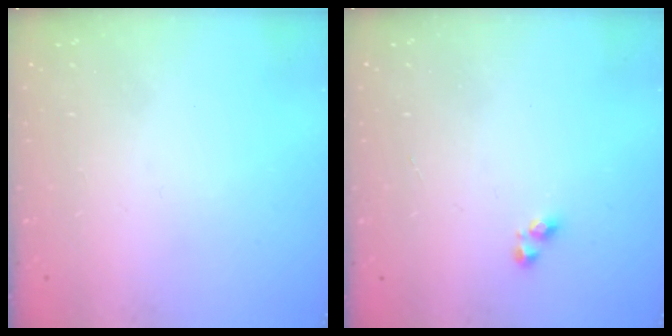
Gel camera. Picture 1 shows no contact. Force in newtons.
{"total": 3.2, "press": 3.2, "slide": 0.3}